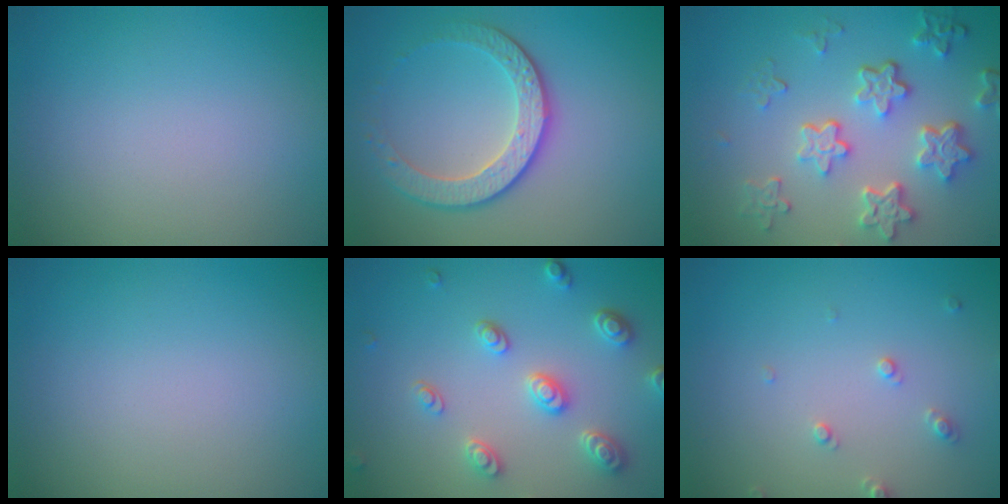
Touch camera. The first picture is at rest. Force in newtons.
{"total": 3.7, "press": 3.2, "slide": 2.0}
{"total": 5.7, "press": 4.3, "slide": 3.7}
{"total": 0.0}
{"total": 4.0, "press": 3.4, "slide": 2.1}
{"total": 1.3, "press": 1.2, "slide": 0.3}